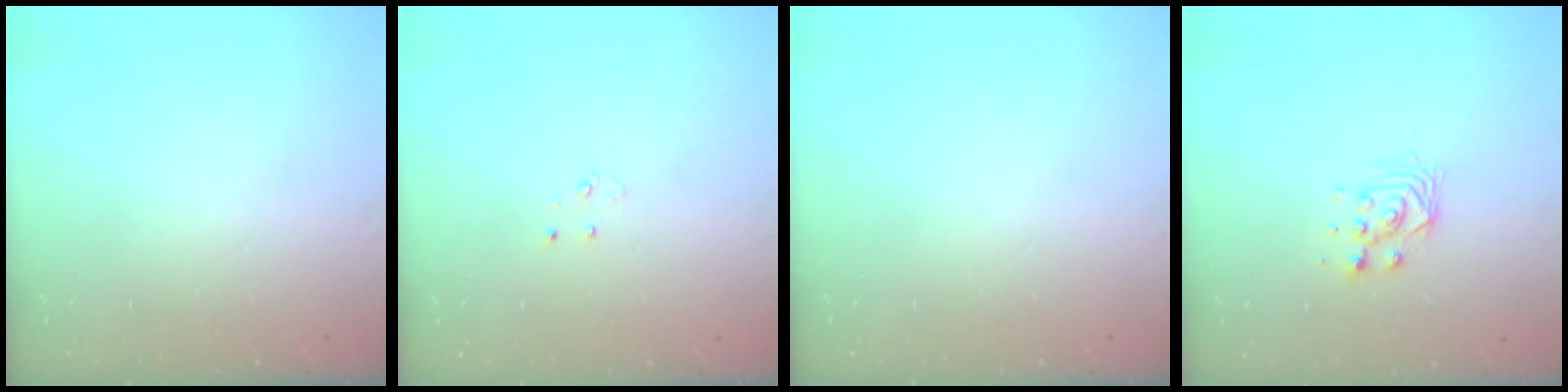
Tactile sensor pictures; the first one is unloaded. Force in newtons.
{"total": 3.0, "press": 3.0, "slide": 0.4}
{"total": 0.0}
{"total": 3.5, "press": 3.4, "slide": 0.8}